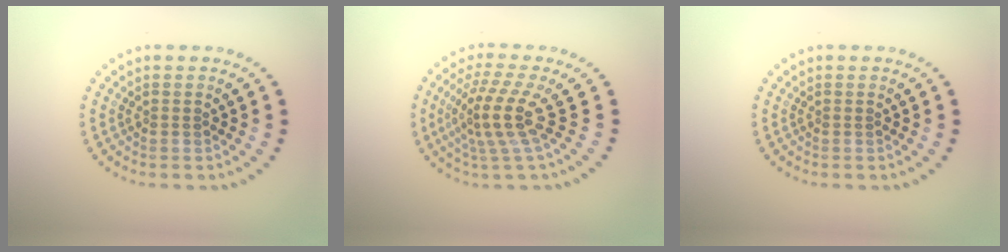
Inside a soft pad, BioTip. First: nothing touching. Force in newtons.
{"total": 4.3, "press": 3.0, "slide": 3.1}
{"total": 0.0}